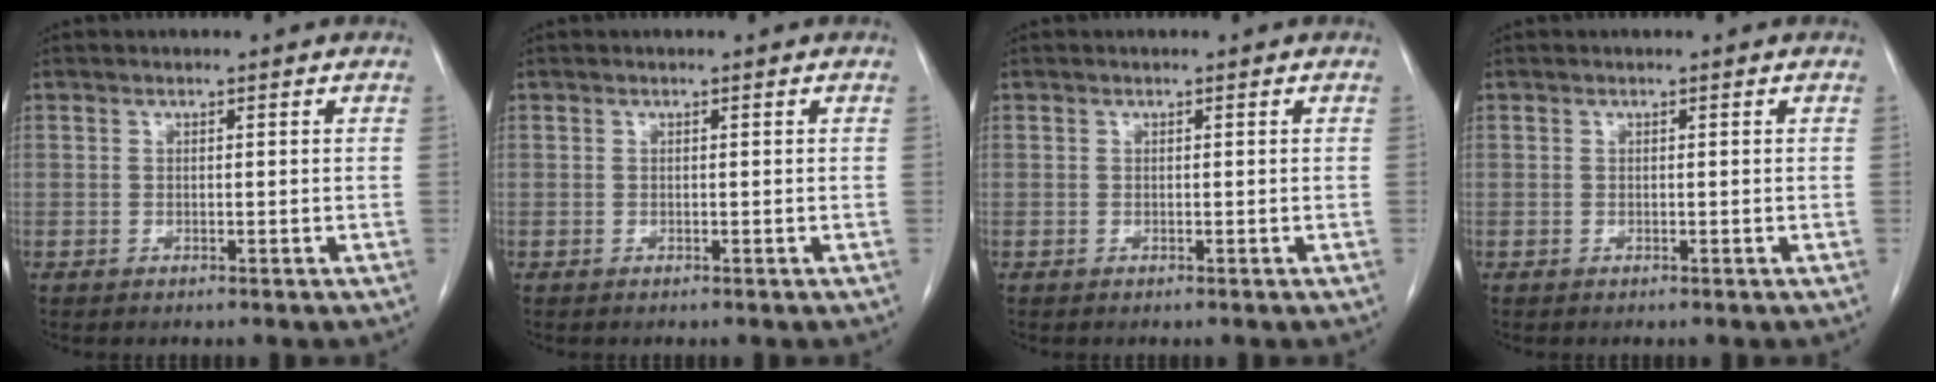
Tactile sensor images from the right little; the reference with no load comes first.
{"total": 0.0}
{"total": 0.0}
{"total": 0.0}